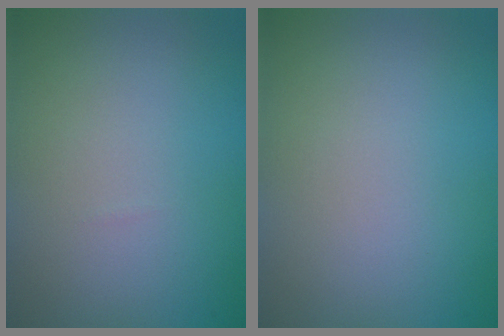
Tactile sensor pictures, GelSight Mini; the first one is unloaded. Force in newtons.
{"total": 0.0}